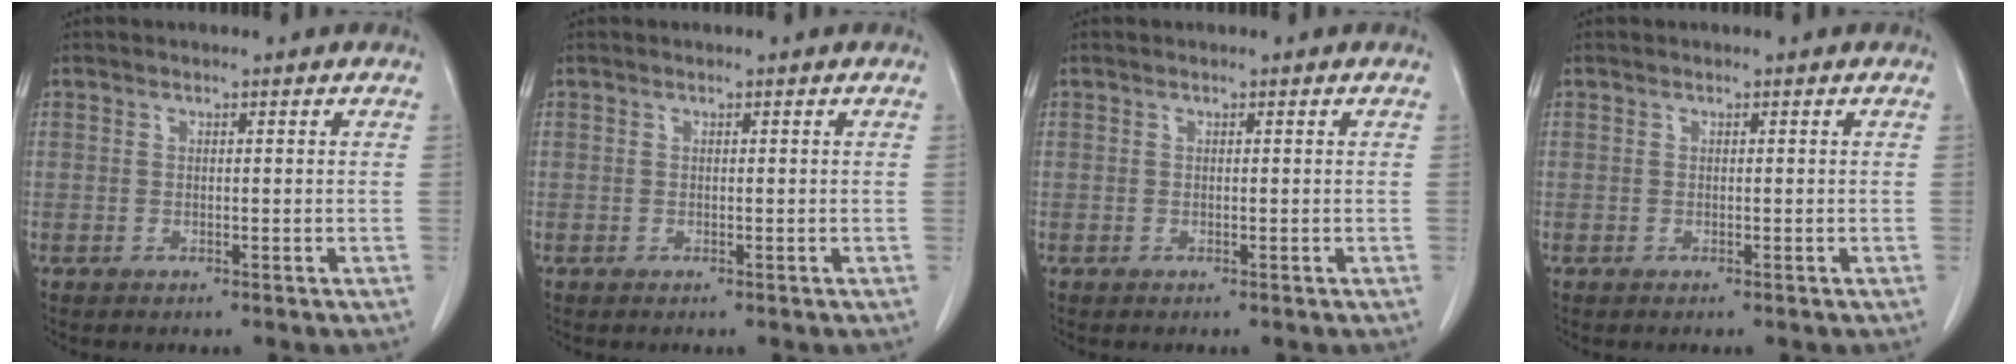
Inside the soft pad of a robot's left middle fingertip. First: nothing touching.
{"total": 0.0}
{"total": 0.0}
{"total": 0.0}